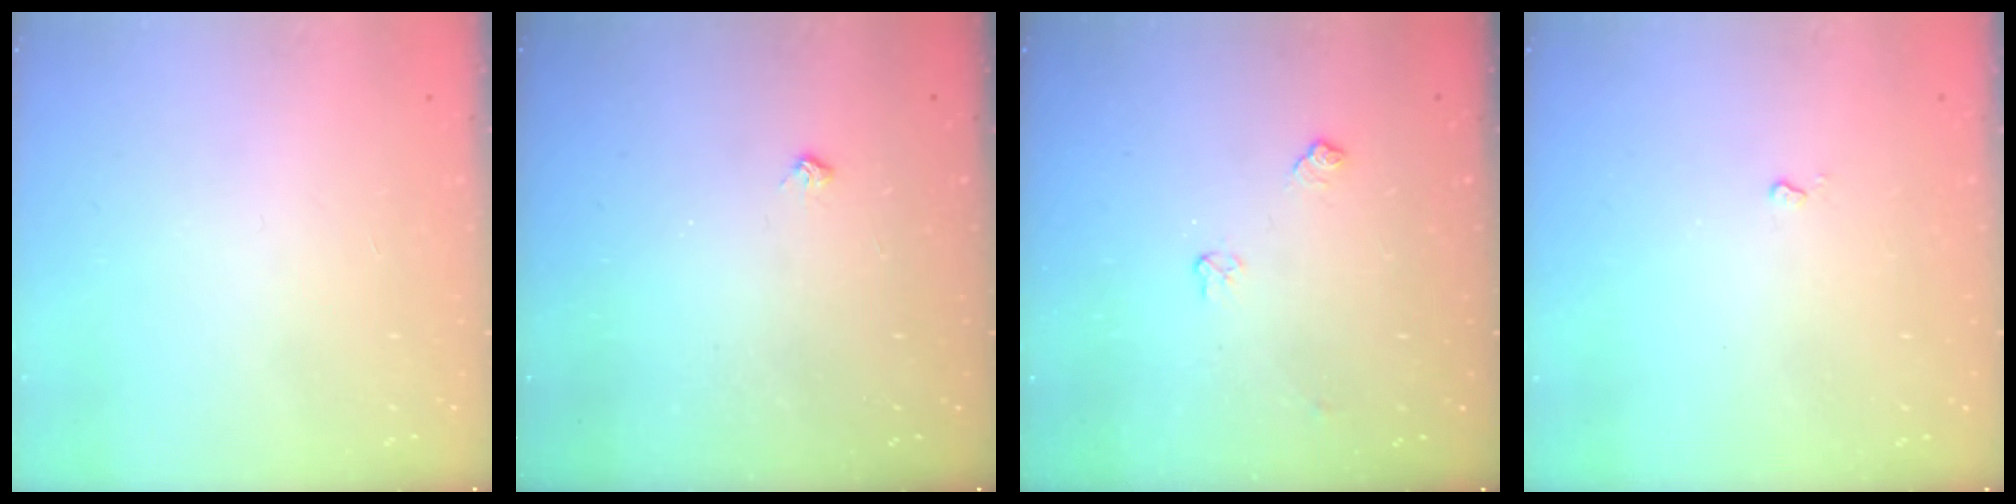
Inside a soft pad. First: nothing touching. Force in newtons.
{"total": 5.1, "press": 5.1, "slide": 0.7}
{"total": 5.0, "press": 5.0, "slide": 0.7}
{"total": 2.4, "press": 2.4, "slide": 0.4}